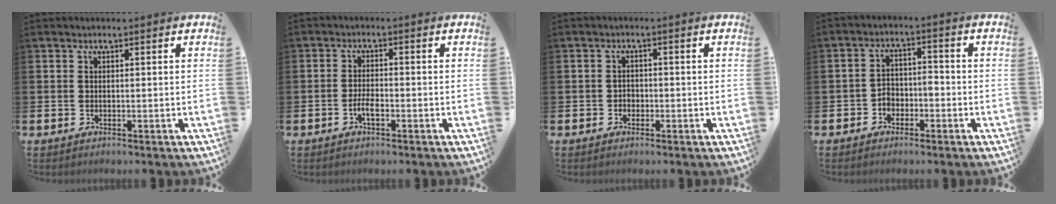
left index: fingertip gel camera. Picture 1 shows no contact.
{"total": 2.4, "force": [-0.9, 0.9, 2.0], "torque": [-0.036, 0.001, -0.018]}
{"total": 1.5, "force": [-0.6, 1.3, 0.4], "torque": [-0.007, 0.003, -0.015]}
{"total": 3.1, "force": [-1.9, 2.1, 1.0], "torque": [-0.023, 0.009, -0.045]}